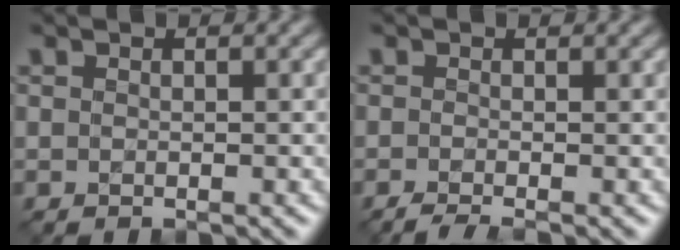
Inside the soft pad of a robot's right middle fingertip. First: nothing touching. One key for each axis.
{"total": 1.5, "fx": -0.9, "fy": 0.3, "fz": 1.2, "tx": -0.017, "ty": 0.003, "tz": -0.025}